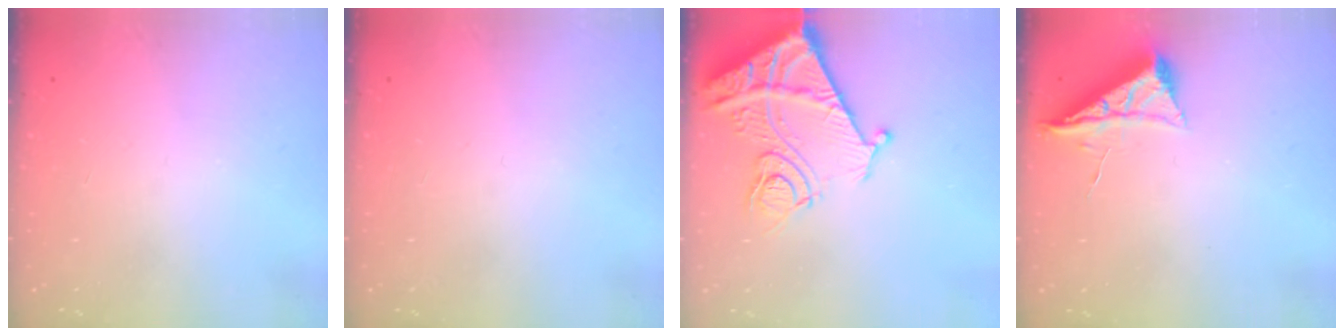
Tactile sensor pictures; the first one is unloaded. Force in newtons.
{"total": 0.0}
{"total": 14.7, "press": 14.6, "slide": 1.7}
{"total": 6.5, "press": 6.5, "slide": 0.8}